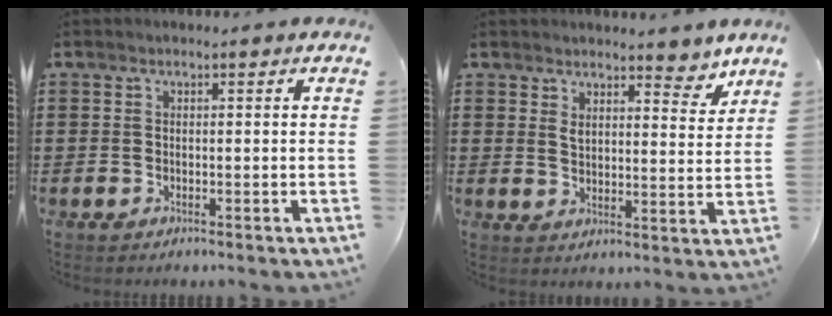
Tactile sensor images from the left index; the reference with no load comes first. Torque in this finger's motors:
{"motor_torque": [0.67, -0.67, 0.33, 0.07]}